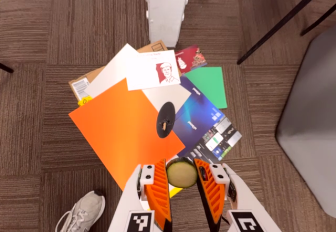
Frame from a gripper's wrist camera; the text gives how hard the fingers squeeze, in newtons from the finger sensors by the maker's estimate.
{"total": 7.8, "left": 7.9, "right": 7.7}